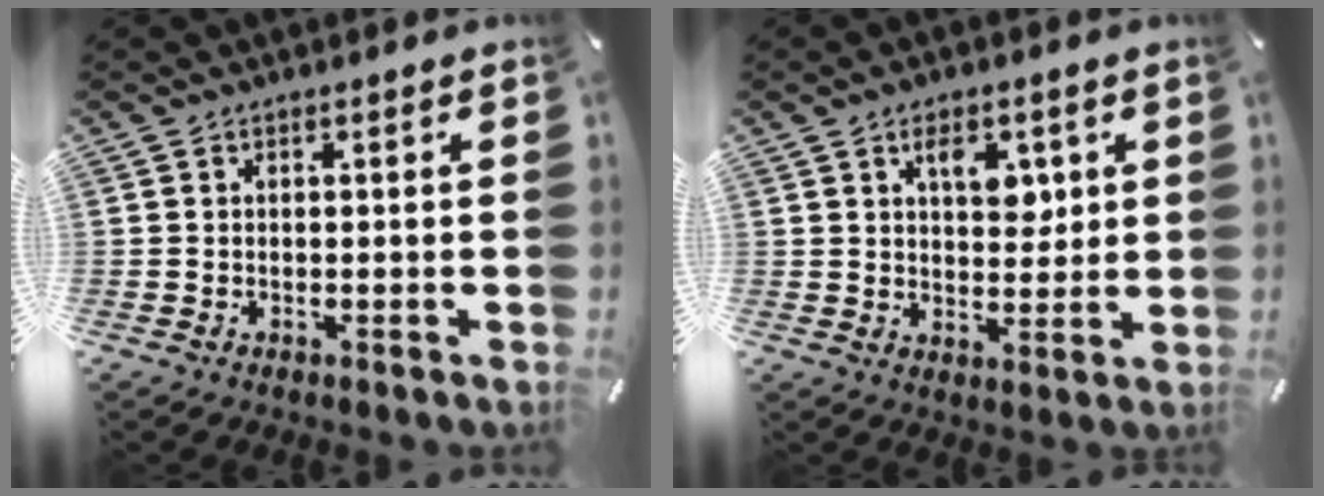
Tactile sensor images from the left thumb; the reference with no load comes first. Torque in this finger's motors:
{"motor_torque": [0.80, 1.64, 0.62, -0.60, 0.04]}